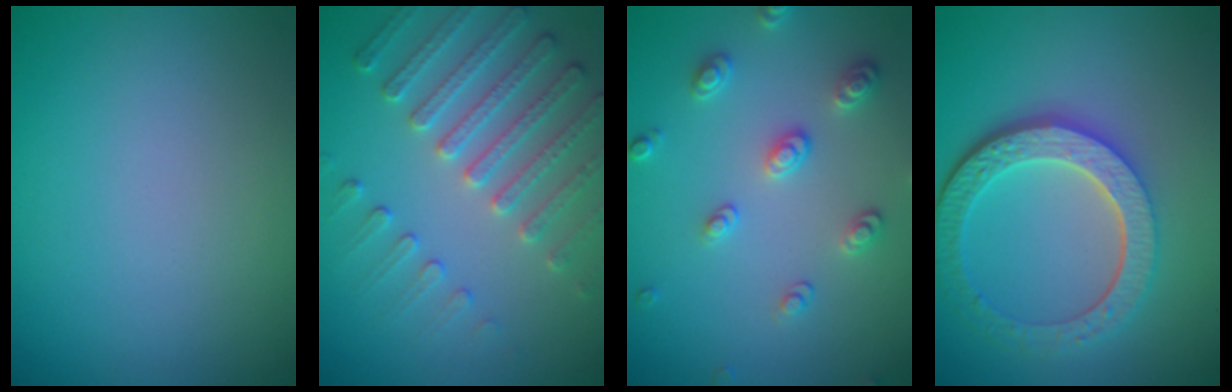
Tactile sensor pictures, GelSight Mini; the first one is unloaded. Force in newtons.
{"total": 4.1, "press": 4.0, "slide": 0.8}
{"total": 2.8, "press": 2.8, "slide": 0.2}
{"total": 6.3, "press": 4.6, "slide": 4.2}